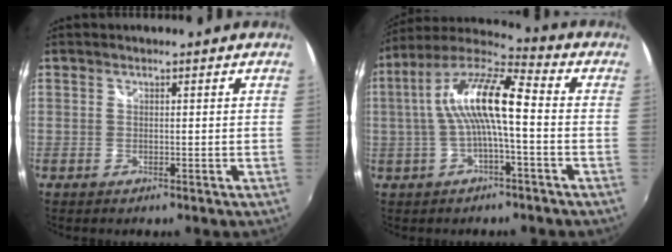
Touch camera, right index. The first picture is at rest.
{"total": 13.1, "force": [-0.2, 2.7, 12.8], "torque": [-0.244, 0.021, -0.008]}